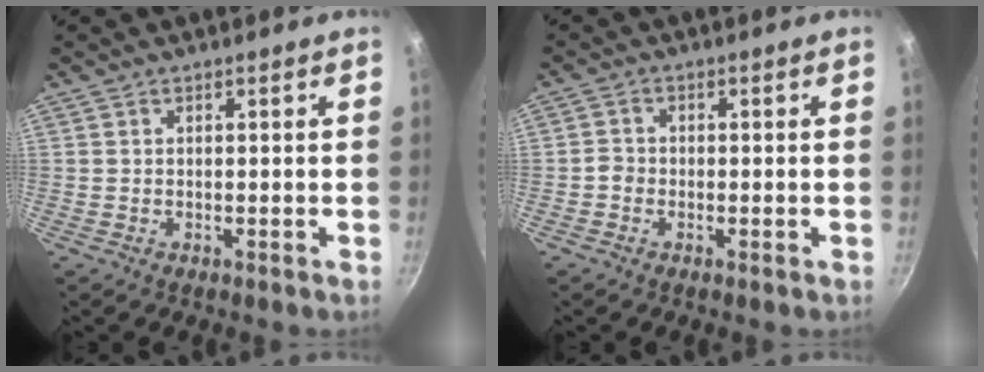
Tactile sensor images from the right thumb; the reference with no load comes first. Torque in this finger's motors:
{"motor_torque": [0.24, -0.07, 0.34, -0.01, -0.05]}